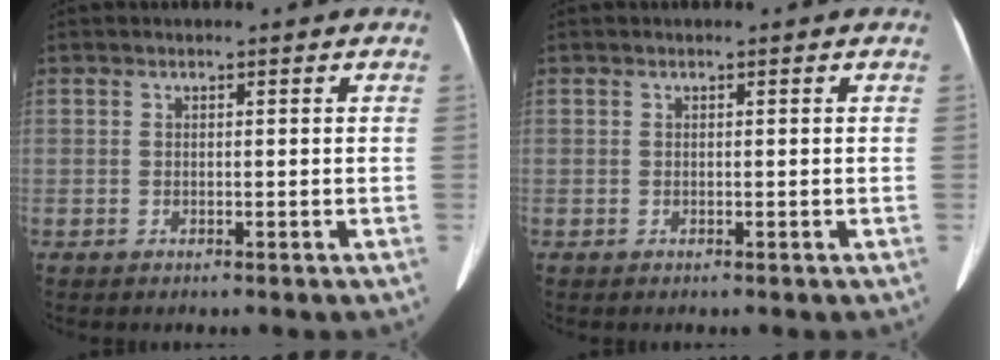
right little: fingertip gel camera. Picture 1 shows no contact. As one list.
[{"total": 0.0}]